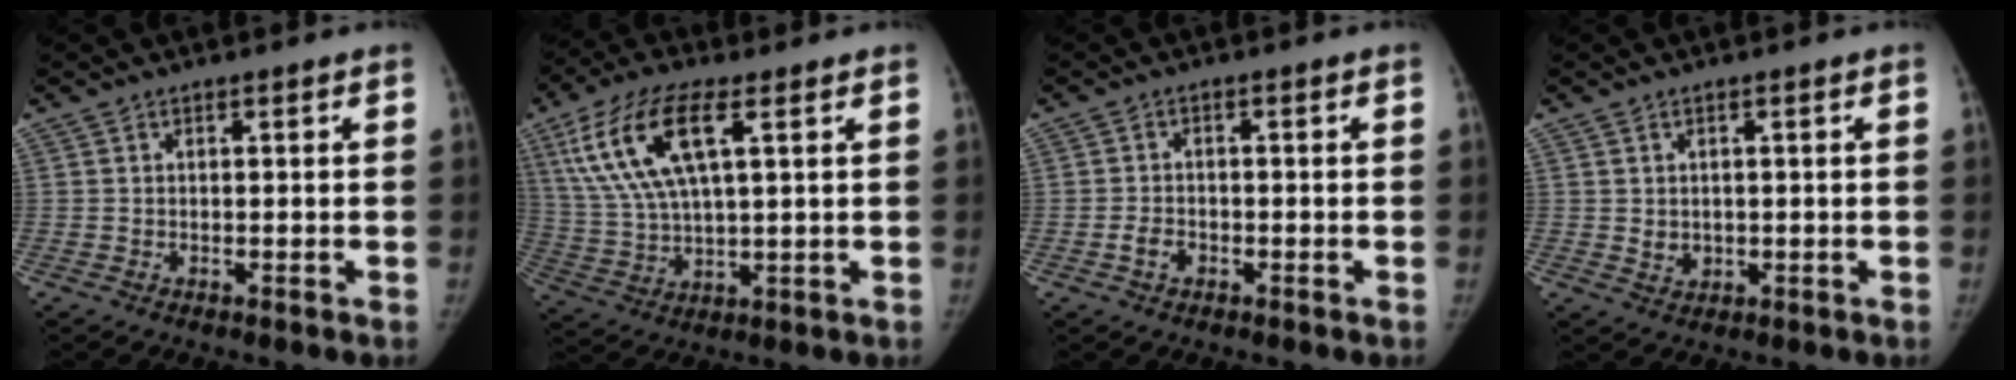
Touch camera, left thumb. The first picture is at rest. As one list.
[{"total": 15.8, "force": [6.0, 6.2, 13.2], "torque": [-0.272, 0.000, 0.117]}, {"total": 2.7, "force": [-1.3, 1.9, 1.4], "torque": [-0.021, 0.014, -0.023]}, {"total": 2.4, "force": [0.0, 2.1, 1.2], "torque": [-0.009, -0.001, 0.007]}]